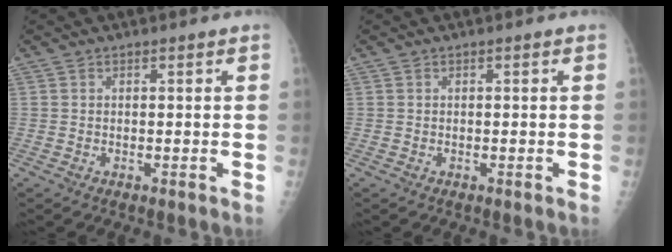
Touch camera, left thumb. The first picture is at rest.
{"total": 0.0}